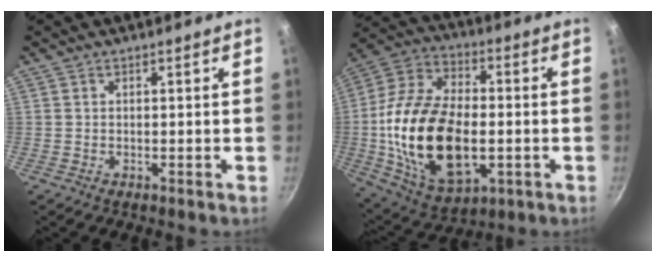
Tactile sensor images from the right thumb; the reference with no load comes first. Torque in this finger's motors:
{"motor_torque": [-0.21, 1.87, 1.50, -1.27, 0.66]}